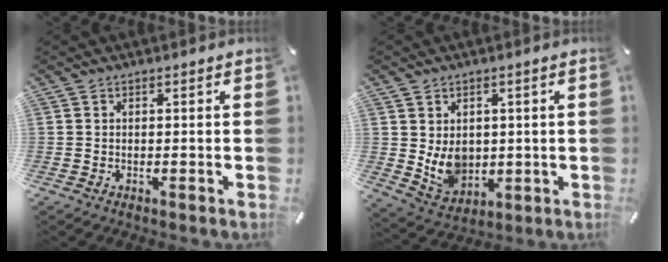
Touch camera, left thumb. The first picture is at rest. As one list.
[{"total": 7.9, "force": [1.3, 6.8, 3.8], "torque": [-0.074, -0.019, 0.024]}]